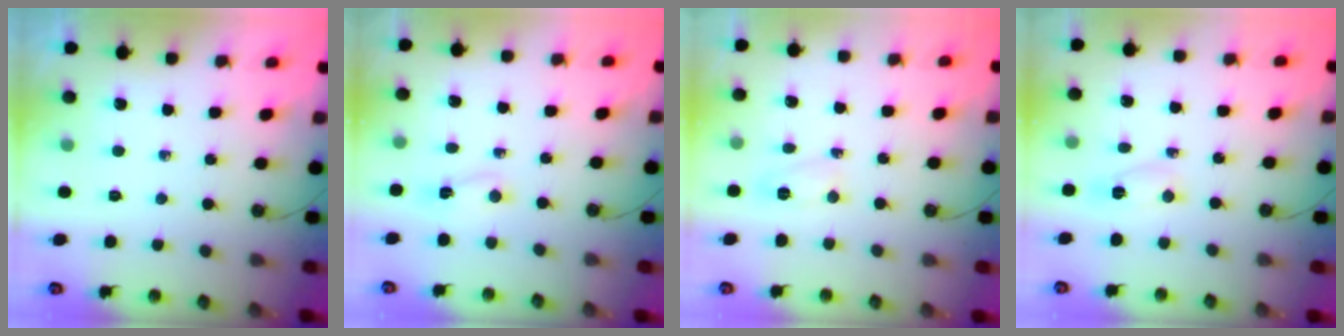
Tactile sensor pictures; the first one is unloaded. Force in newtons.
{"total": 3.4, "press": 2.6, "slide": 2.2}
{"total": 3.9, "press": 3.9, "slide": 0.5}
{"total": 3.1, "press": 3.1, "slide": 0.3}